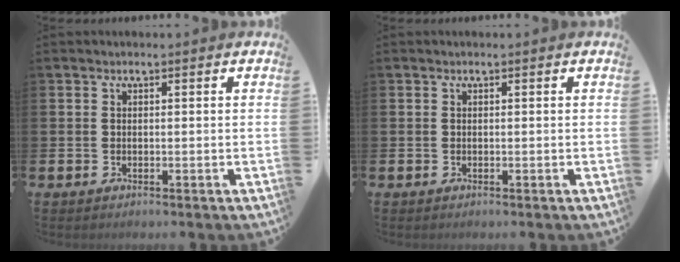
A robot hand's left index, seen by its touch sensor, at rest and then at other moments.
{"total": 0.0}